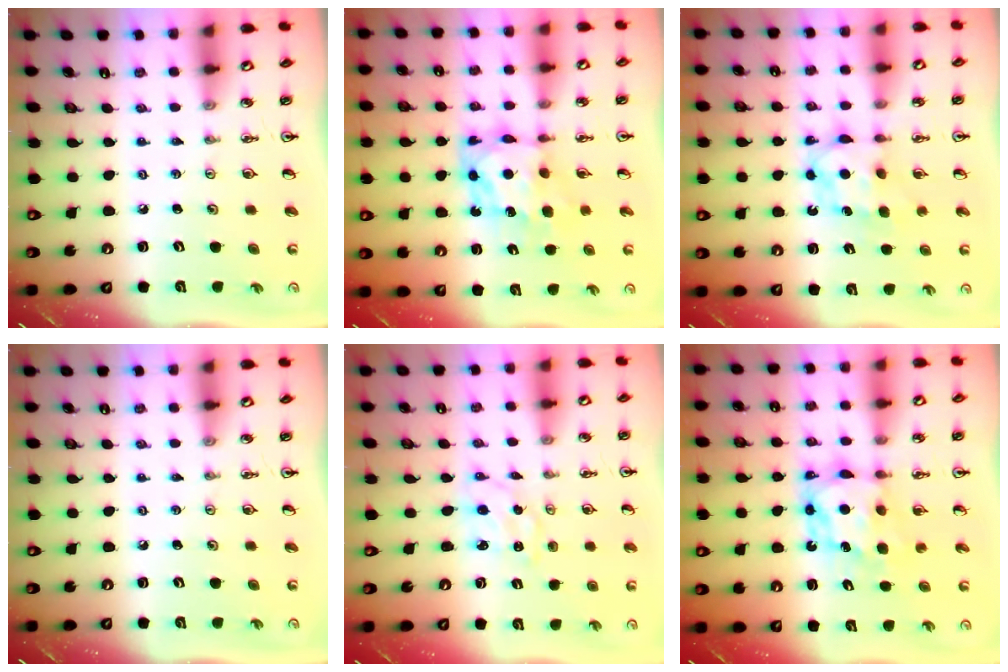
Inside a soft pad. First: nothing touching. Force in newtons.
{"total": 7.0, "press": 7.0, "slide": 0.8}
{"total": 7.0, "press": 7.0, "slide": 0.5}
{"total": 0.0}
{"total": 1.6, "press": 1.6, "slide": 0.3}
{"total": 6.7, "press": 6.7, "slide": 0.6}